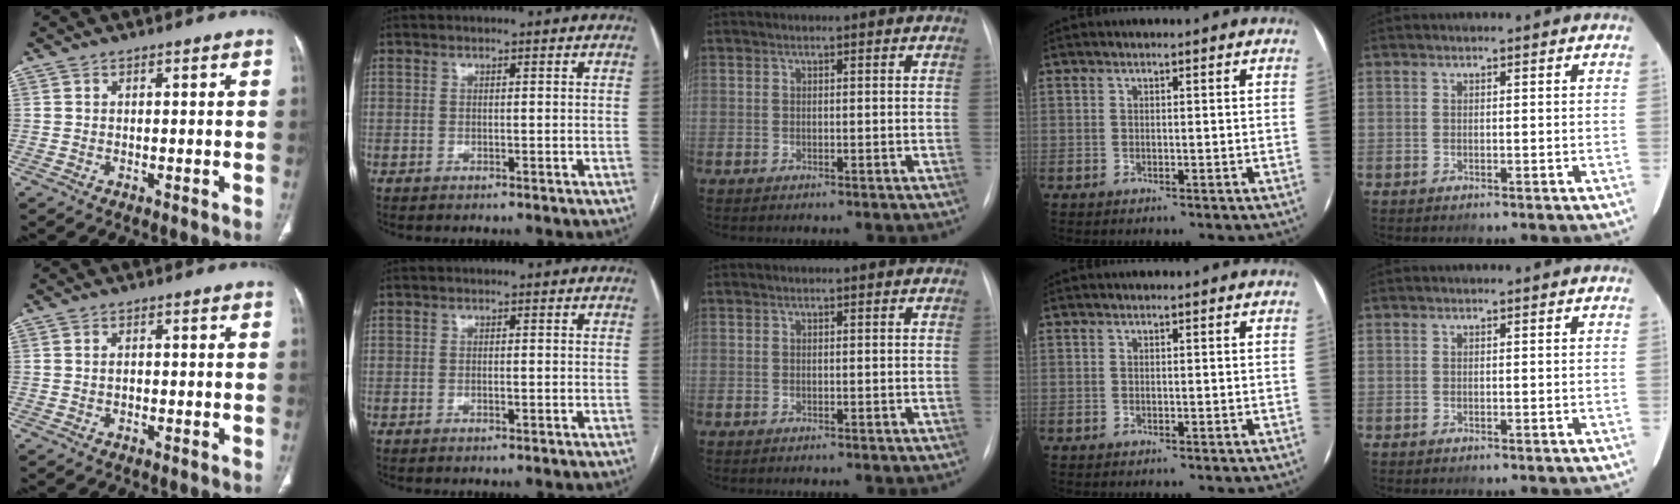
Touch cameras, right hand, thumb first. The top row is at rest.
{"thumb": {"total": 0.9, "force": [0.0, 0.6, 0.6], "torque": [-0.014, 0.003, 0.003]}, "index": {"total": 0.8, "force": [-0.2, 0.3, 0.8], "torque": [-0.012, -0.001, -0.003]}}